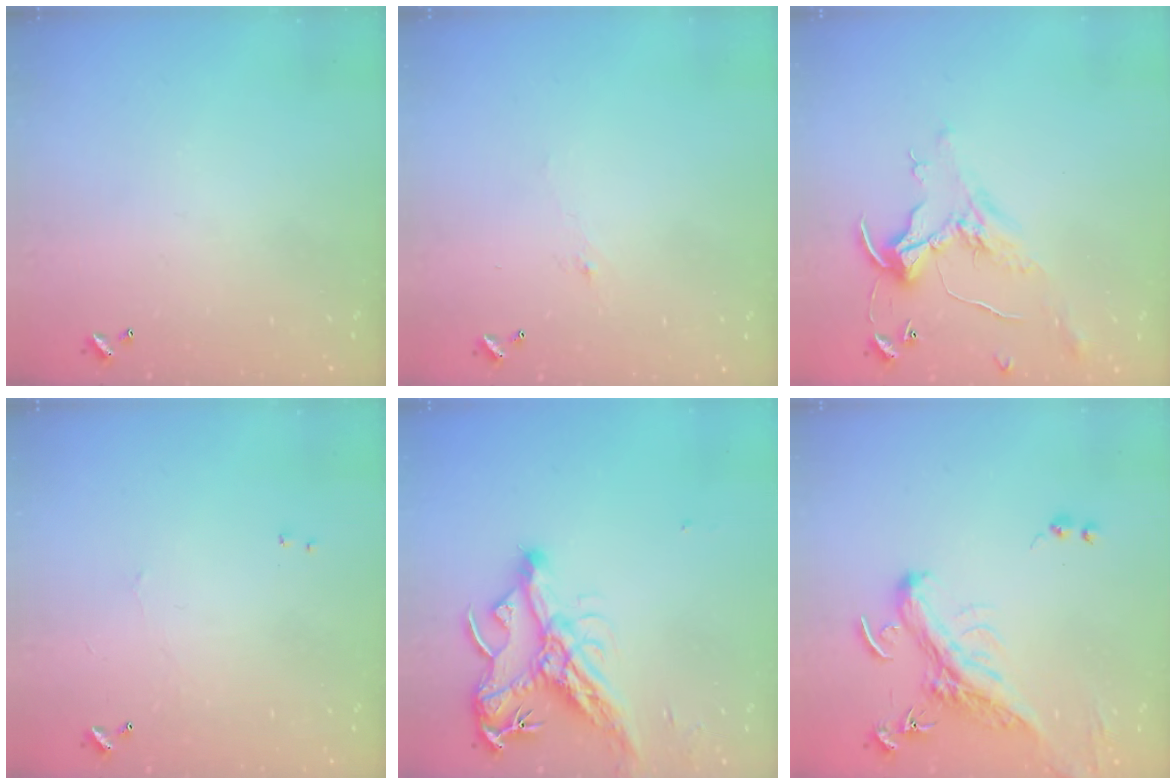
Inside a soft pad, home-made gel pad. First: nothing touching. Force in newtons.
{"total": 0.7, "press": 0.1, "slide": 0.7}
{"total": 1.0, "press": 0.9, "slide": 0.5}
{"total": 0.7, "press": 0.4, "slide": 0.5}
{"total": 13.6, "press": 13.5, "slide": 1.8}
{"total": 2.9, "press": 2.4, "slide": 1.7}